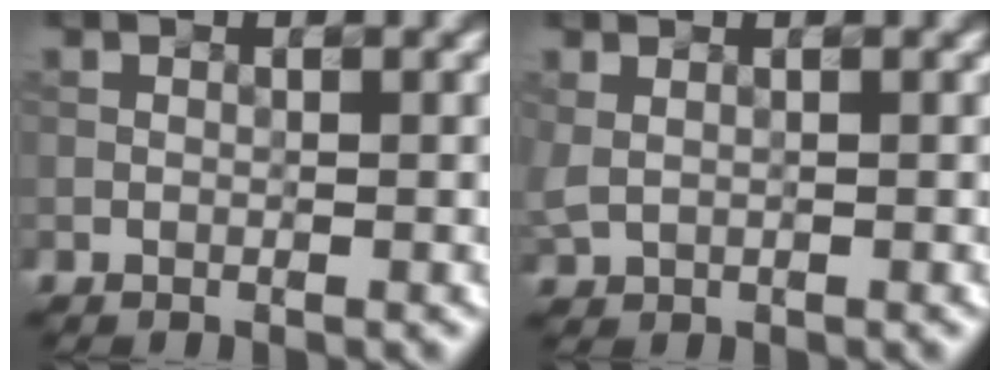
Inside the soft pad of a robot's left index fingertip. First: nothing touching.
{"total": 0.8, "force": [0.4, 0.5, 0.5], "torque": [-0.015, 0.000, 0.010]}